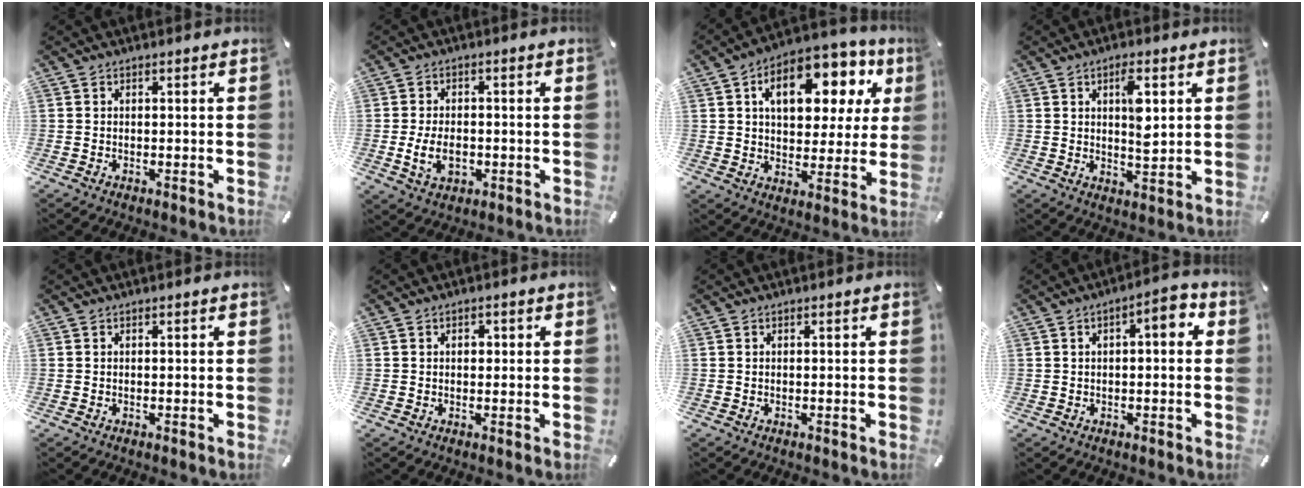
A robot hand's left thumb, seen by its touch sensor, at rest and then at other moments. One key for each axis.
{"total": 6.7, "fx": -1.6, "fy": 4.4, "fz": 4.8, "tx": -0.096, "ty": 0.000, "tz": -0.030}
{"total": 16.4, "fx": 6.6, "fy": 9.8, "fz": 11.4, "tx": -0.169, "ty": -0.017, "tz": 0.109}
{"total": 6.8, "fx": 2.3, "fy": 2.6, "fz": 5.9, "tx": -0.084, "ty": -0.012, "tz": 0.030}
{"total": 0.0}
{"total": 2.0, "fx": 0.3, "fy": 1.4, "fz": 1.4, "tx": -0.013, "ty": 0.001, "tz": -0.002}
{"total": 0.0}
{"total": 5.4, "fx": 0.9, "fy": 2.1, "fz": 4.8, "tx": -0.067, "ty": 0.005, "tz": 0.009}